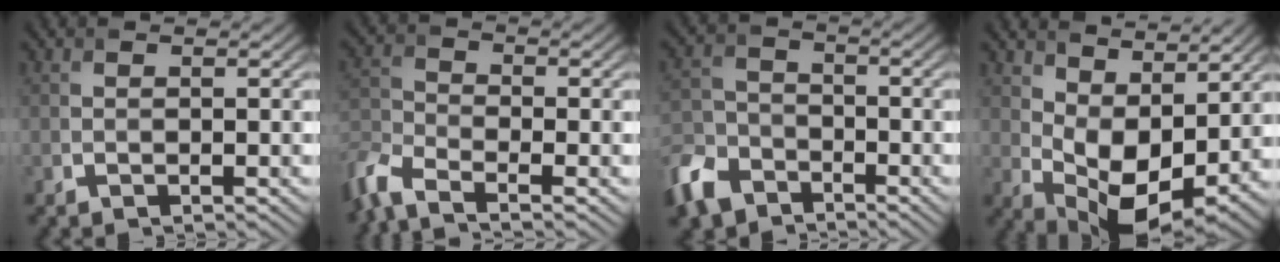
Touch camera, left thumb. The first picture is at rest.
{"total": 6.5, "force": [-4.9, 2.0, 3.7], "torque": [-0.092, -0.014, -0.116]}
{"total": 8.3, "force": [-5.8, 4.9, 3.5], "torque": [-0.092, -0.011, -0.137]}
{"total": 10.3, "force": [3.5, 5.7, 7.8], "torque": [-0.146, -0.013, 0.069]}